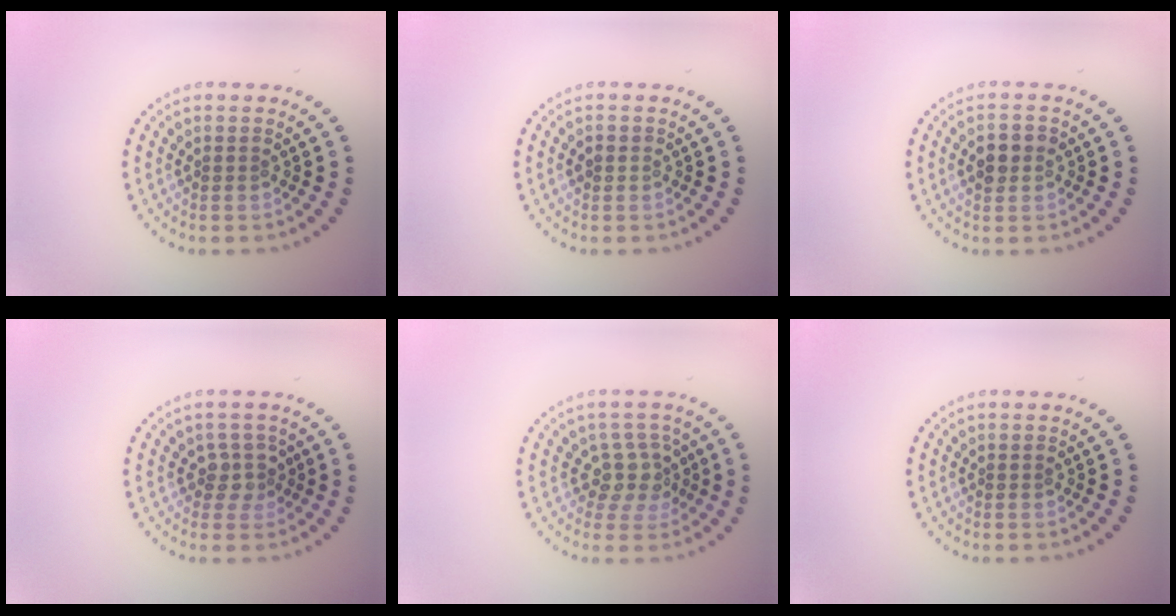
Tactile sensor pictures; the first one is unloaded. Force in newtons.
{"total": 0.9, "press": 0.9, "slide": 0.2}
{"total": 2.3, "press": 2.3, "slide": 0.2}
{"total": 1.9, "press": 1.5, "slide": 1.1}
{"total": 3.0, "press": 2.4, "slide": 1.8}
{"total": 0.0}